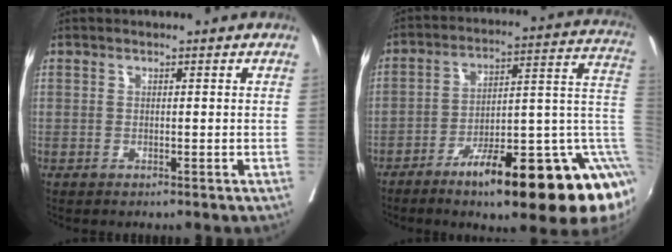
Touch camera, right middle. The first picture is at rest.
{"total": 24.4, "force": [-9.5, 4.7, 22.0], "torque": [-0.190, 0.040, -0.135]}